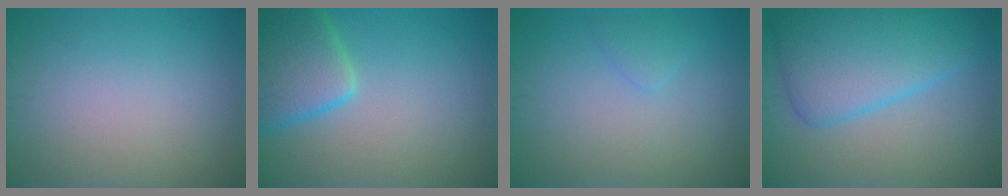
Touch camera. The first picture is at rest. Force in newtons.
{"total": 5.9, "press": 5.9, "slide": 0.5}
{"total": 1.2, "press": 1.1, "slide": 0.1}
{"total": 7.5, "press": 7.5, "slide": 0.2}